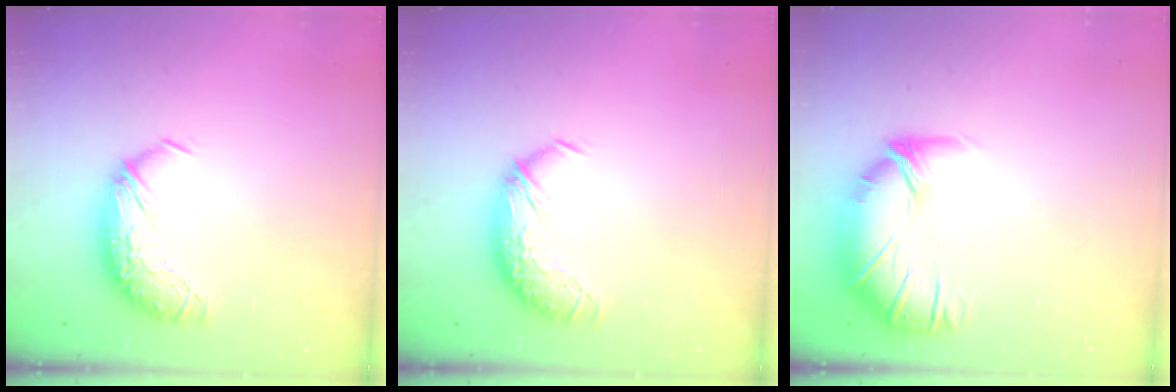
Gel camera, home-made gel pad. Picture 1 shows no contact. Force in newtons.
{"total": 0.0}
{"total": 2.6, "press": 1.0, "slide": 2.4}